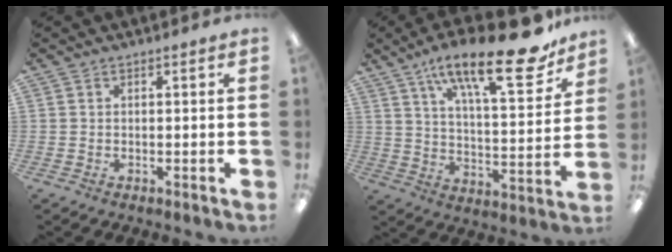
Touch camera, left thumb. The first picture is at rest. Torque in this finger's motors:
{"motor_torque": [0.73, 0.67, 1.57, -1.20, 0.17]}